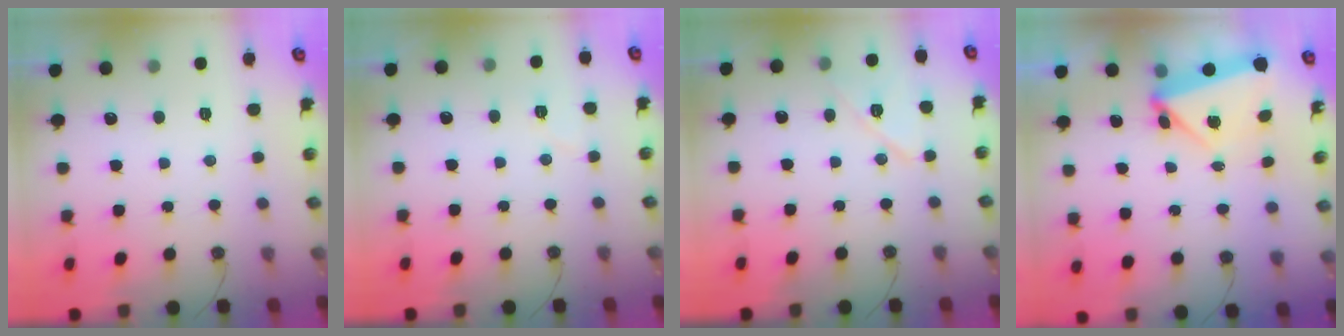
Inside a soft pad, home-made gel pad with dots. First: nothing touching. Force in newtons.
{"total": 5.0, "press": 4.4, "slide": 2.3}
{"total": 9.8, "press": 8.7, "slide": 4.7}
{"total": 6.9, "press": 6.8, "slide": 1.0}